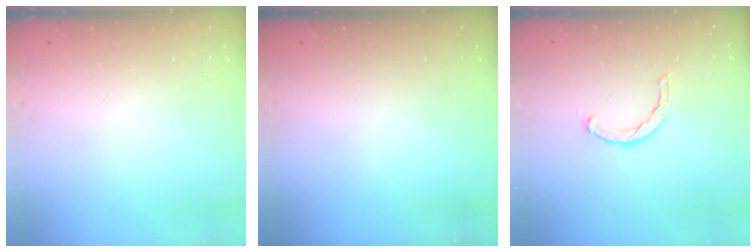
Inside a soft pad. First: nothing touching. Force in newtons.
{"total": 0.0}
{"total": 1.4, "press": 1.3, "slide": 0.3}